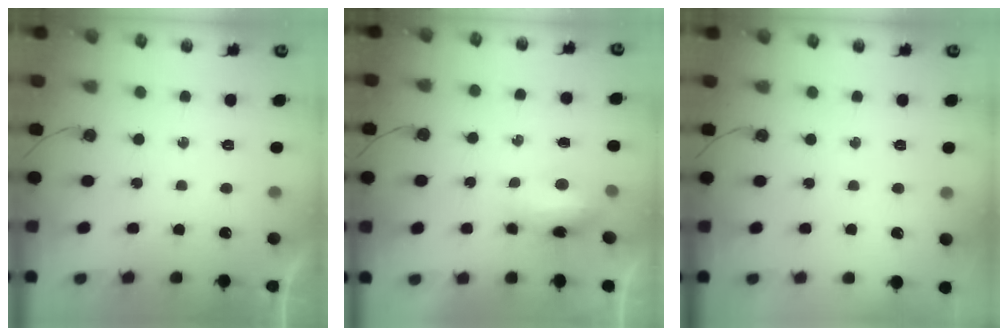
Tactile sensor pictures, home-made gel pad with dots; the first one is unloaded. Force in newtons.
{"total": 15.0, "press": 9.9, "slide": 11.3}
{"total": 0.0}